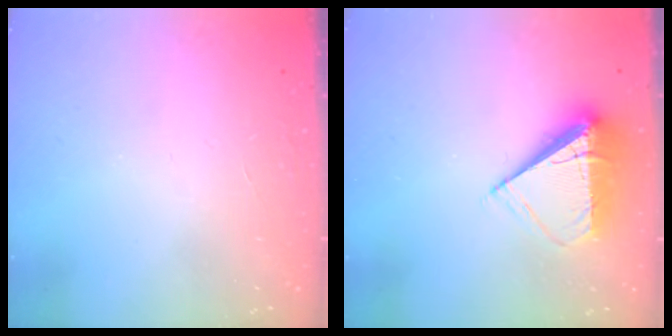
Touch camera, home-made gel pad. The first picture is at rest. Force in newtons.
{"total": 8.5, "press": 8.4, "slide": 1.5}